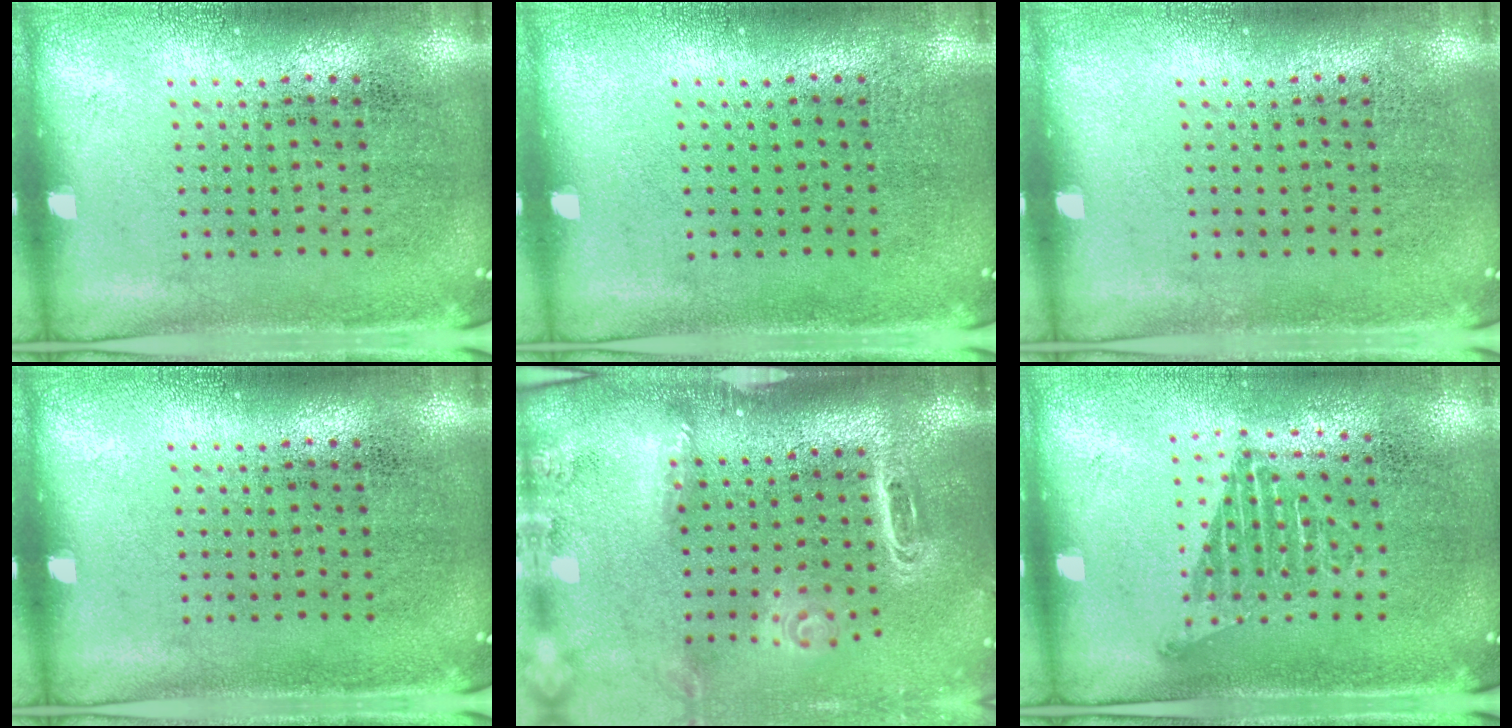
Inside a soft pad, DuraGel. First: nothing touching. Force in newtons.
{"total": 0.0}
{"total": 0.0}
{"total": 0.0}
{"total": 2.9, "press": 2.1, "slide": 2.0}
{"total": 1.1, "press": 1.0, "slide": 0.6}